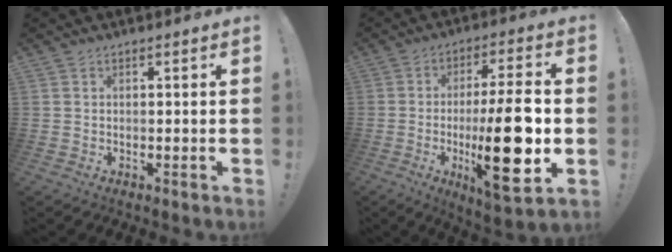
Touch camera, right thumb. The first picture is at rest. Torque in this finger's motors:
{"motor_torque": [2.35, 2.66, 2.29, -0.36, 0.13]}